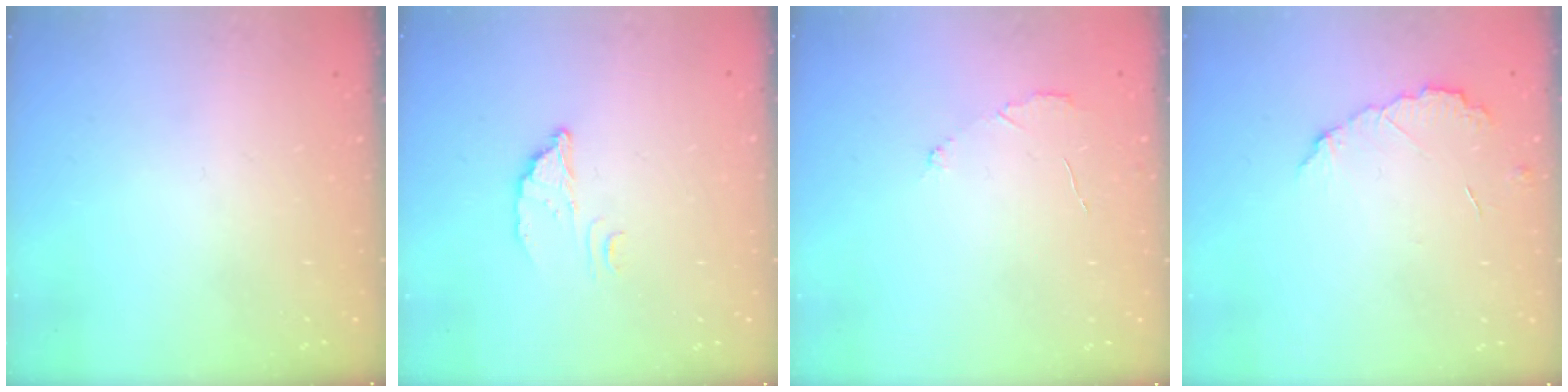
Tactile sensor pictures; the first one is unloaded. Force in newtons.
{"total": 2.8, "press": 2.8, "slide": 0.2}
{"total": 3.0, "press": 3.0, "slide": 0.3}
{"total": 5.4, "press": 5.4, "slide": 0.5}